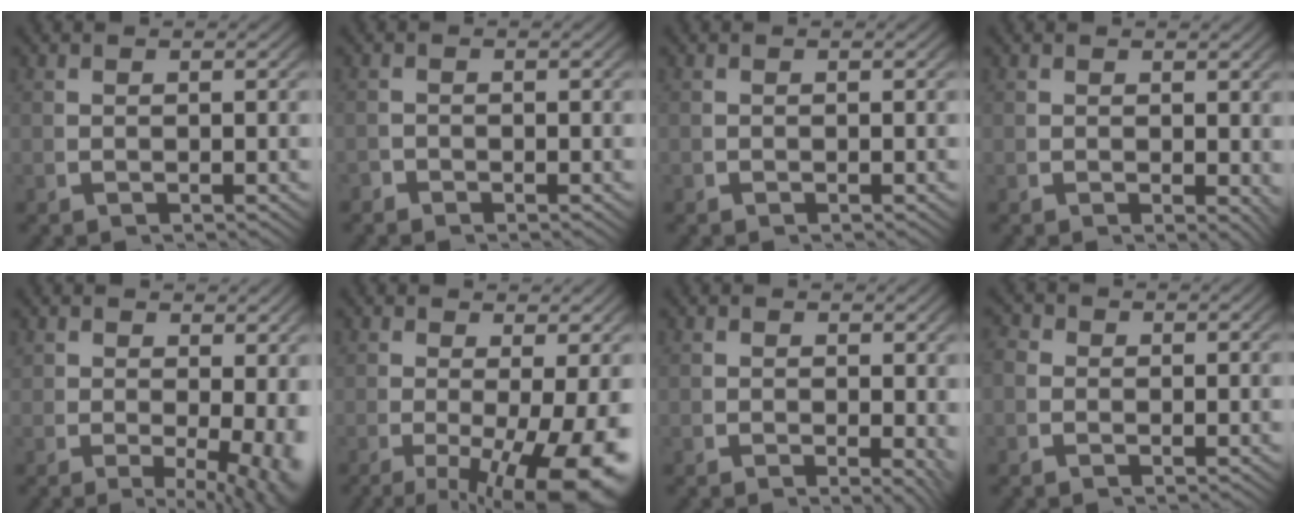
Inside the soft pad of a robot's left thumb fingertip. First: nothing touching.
{"total": 0.9, "force": [-0.9, 0.2, -0.2], "torque": [0.009, -0.006, -0.019]}
{"total": 0.0}
{"total": 1.4, "force": [0.5, 0.7, 1.1], "torque": [-0.007, -0.007, 0.012]}
{"total": 4.5, "force": [-0.1, 2.1, 4.0], "torque": [-0.048, -0.025, 0.011]}
{"total": 8.9, "force": [-2.2, 4.2, 7.5], "torque": [-0.118, -0.042, -0.015]}
{"total": 2.0, "force": [0.4, 0.8, 1.7], "torque": [-0.016, -0.012, 0.013]}
{"total": 1.5, "force": [0.1, 1.5, 0.5], "torque": [-0.009, -0.005, -0.002]}